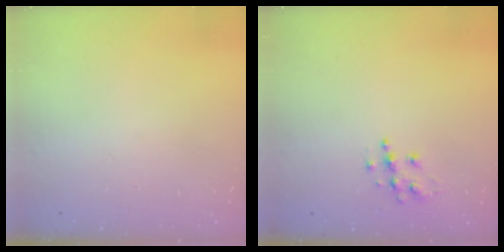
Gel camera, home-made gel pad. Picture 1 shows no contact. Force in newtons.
{"total": 7.7, "press": 7.7, "slide": 0.3}